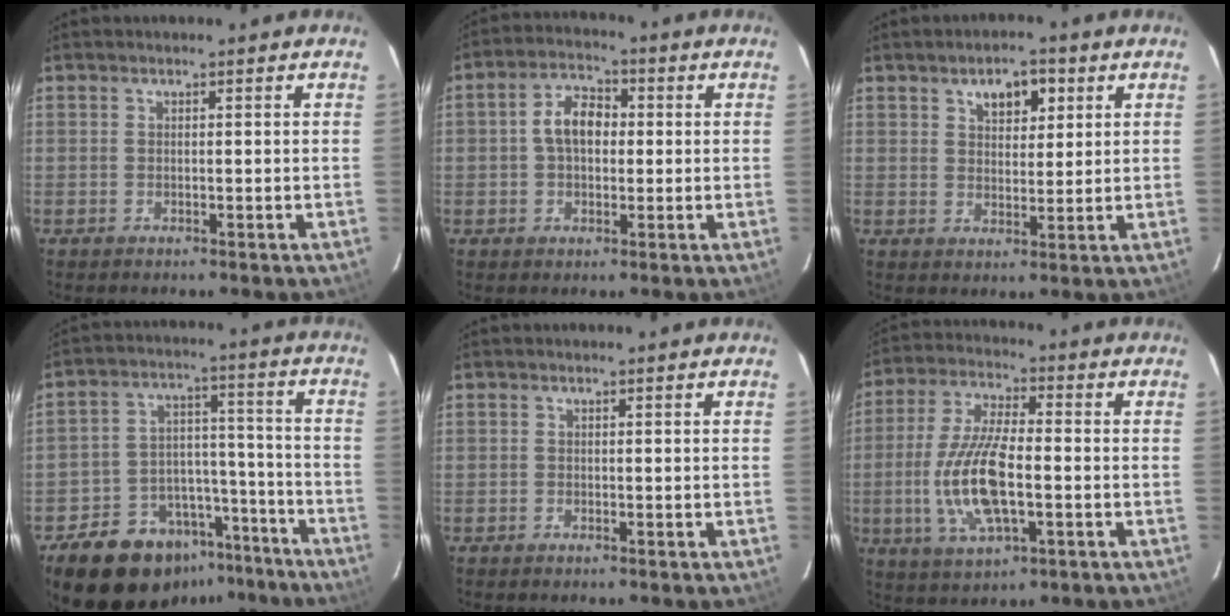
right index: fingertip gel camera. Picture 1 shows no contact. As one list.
[{"total": 6.7, "force": [0.3, 4.4, 5.0], "torque": [-0.091, 0.020, 0.004]}, {"total": 5.9, "force": [3.0, 3.3, 3.9], "torque": [-0.058, 0.012, 0.050]}, {"total": 18.1, "force": [-13.4, 10.6, 6.0], "torque": [-0.130, 0.061, -0.183]}, {"total": 0.0}, {"total": 14.0, "force": [-2.7, 5.0, 12.8], "torque": [-0.268, -0.004, -0.050]}]